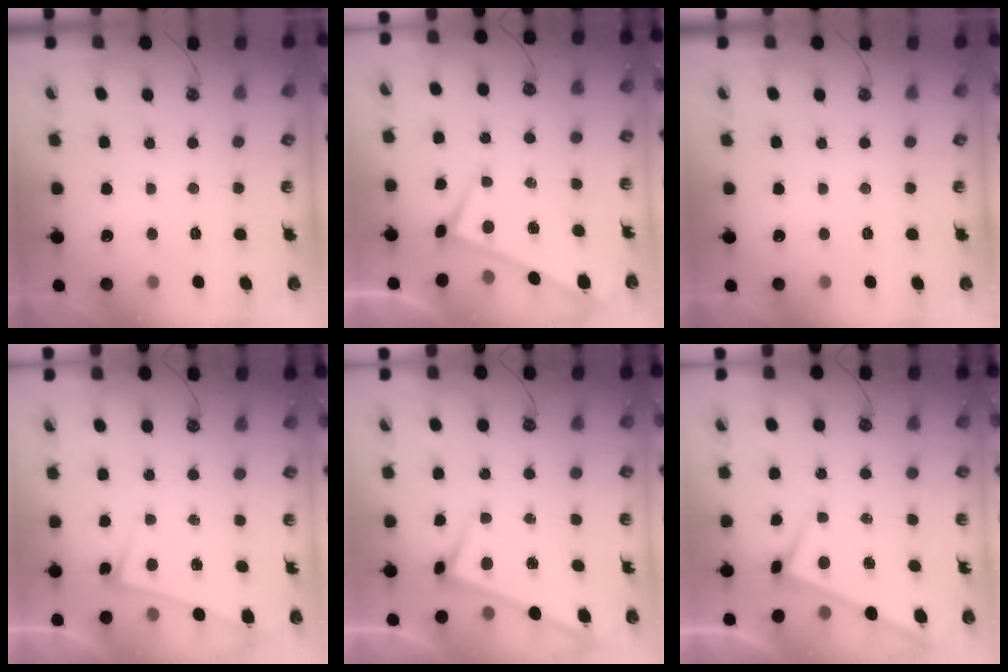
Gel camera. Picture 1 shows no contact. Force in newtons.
{"total": 0.0}
{"total": 0.0}
{"total": 2.8, "press": 2.8, "slide": 0.5}
{"total": 2.8, "press": 2.8, "slide": 0.3}
{"total": 1.3, "press": 1.3, "slide": 0.4}